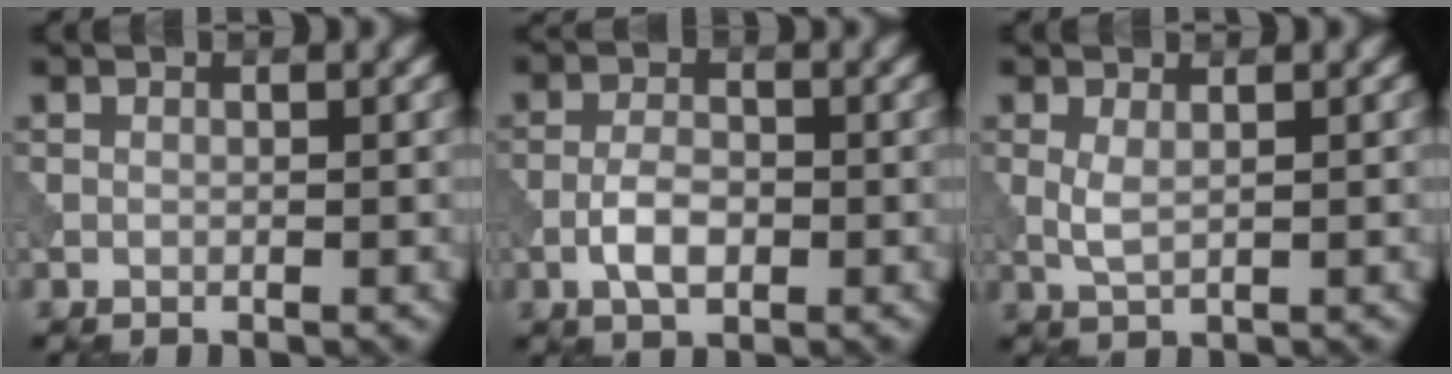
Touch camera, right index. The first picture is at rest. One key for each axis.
{"total": 3.3, "fx": -1.1, "fy": 1.6, "fz": 2.6, "tx": -0.050, "ty": 0.003, "tz": -0.026}
{"total": 1.7, "fx": 0.3, "fy": 0.6, "fz": 1.5, "tx": -0.040, "ty": 0.000, "tz": 0.008}